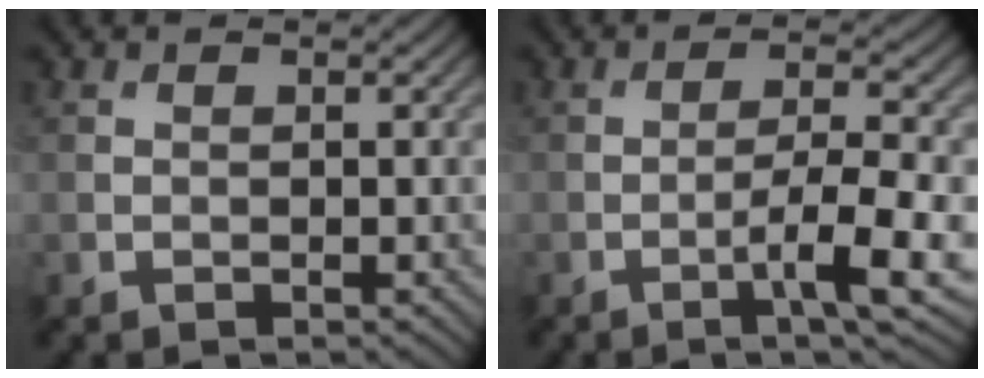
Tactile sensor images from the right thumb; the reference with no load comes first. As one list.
[{"total": 6.1, "force": [-2.5, 0.8, 5.5], "torque": [-0.095, 0.007, -0.047]}]